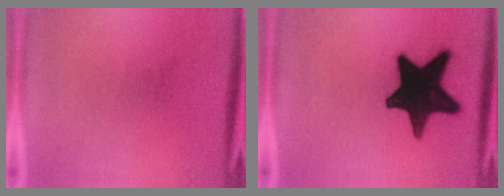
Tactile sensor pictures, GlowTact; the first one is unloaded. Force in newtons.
{"total": 19.6}